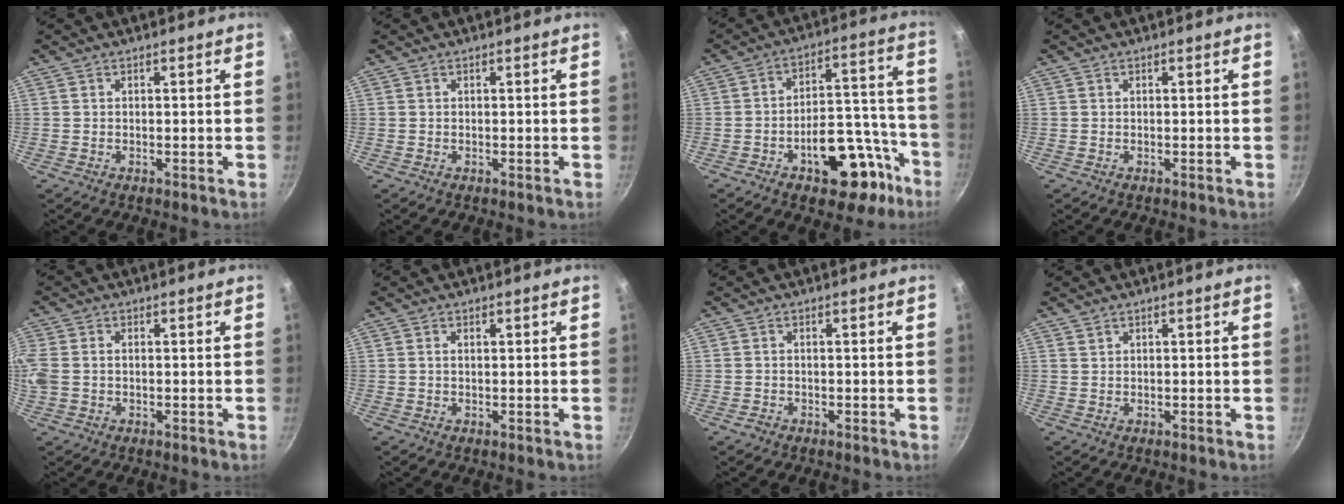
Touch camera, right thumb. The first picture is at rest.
{"total": 0.0}
{"total": 16.3, "force": [-8.4, 7.9, 11.6], "torque": [-0.123, 0.078, -0.112]}
{"total": 0.0}
{"total": 5.8, "force": [-0.1, 4.2, 4.0], "torque": [-0.122, 0.012, 0.002]}
{"total": 0.7, "force": [0.2, 0.3, 0.6], "torque": [-0.014, 0.004, 0.006]}
{"total": 0.9, "force": [-0.6, 0.6, 0.2], "torque": [-0.002, 0.001, -0.013]}
{"total": 0.5, "force": [0.5, 0.1, 0.1], "torque": [0.000, -0.005, 0.009]}